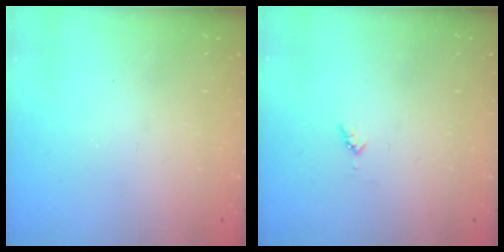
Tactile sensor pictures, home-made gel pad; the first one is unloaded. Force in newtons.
{"total": 3.4, "press": 3.3, "slide": 0.4}